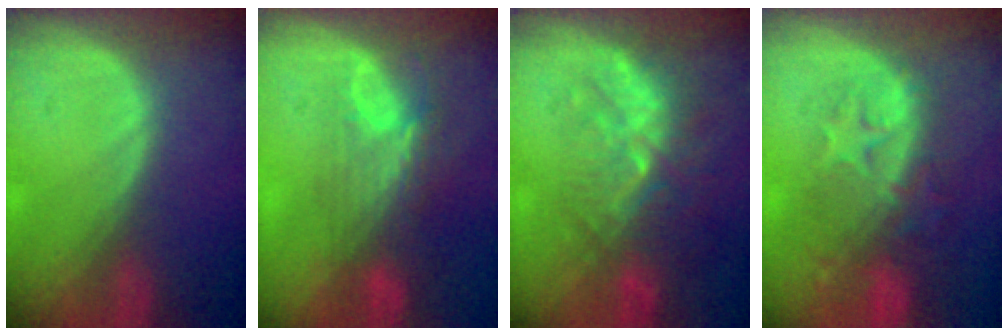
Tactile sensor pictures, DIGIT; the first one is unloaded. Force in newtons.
{"total": 7.5, "press": 6.6, "slide": 3.7}
{"total": 9.0, "press": 8.4, "slide": 3.3}
{"total": 10.1, "press": 8.8, "slide": 4.9}